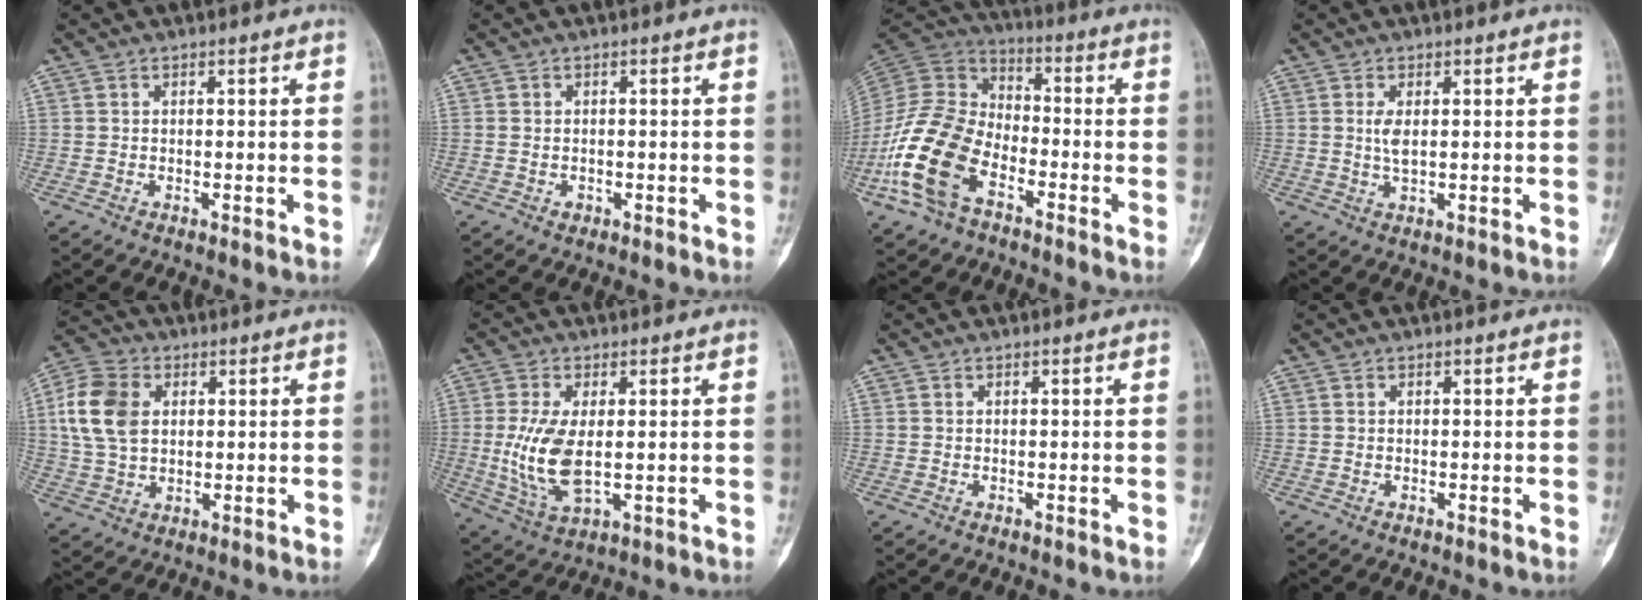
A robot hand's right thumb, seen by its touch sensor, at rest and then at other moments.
{"total": 1.0, "force": [-0.4, 0.8, 0.4], "torque": [-0.003, 0.004, -0.003]}
{"total": 17.1, "force": [-7.6, 10.4, 11.3], "torque": [-0.229, 0.048, -0.158]}
{"total": 2.8, "force": [0.4, 0.9, 2.6], "torque": [-0.054, -0.006, 0.012]}
{"total": 11.3, "force": [2.2, 8.0, 7.7], "torque": [-0.150, 0.005, 0.041]}
{"total": 10.4, "force": [-0.1, 4.9, 9.2], "torque": [-0.197, -0.014, 0.011]}
{"total": 0.0}
{"total": 0.0}